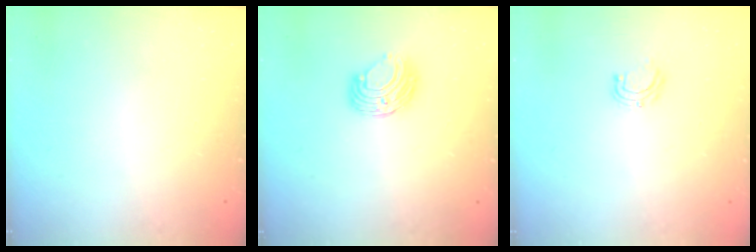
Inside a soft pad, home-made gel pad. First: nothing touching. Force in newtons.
{"total": 8.0, "press": 7.9, "slide": 0.4}
{"total": 5.9, "press": 5.9, "slide": 0.5}